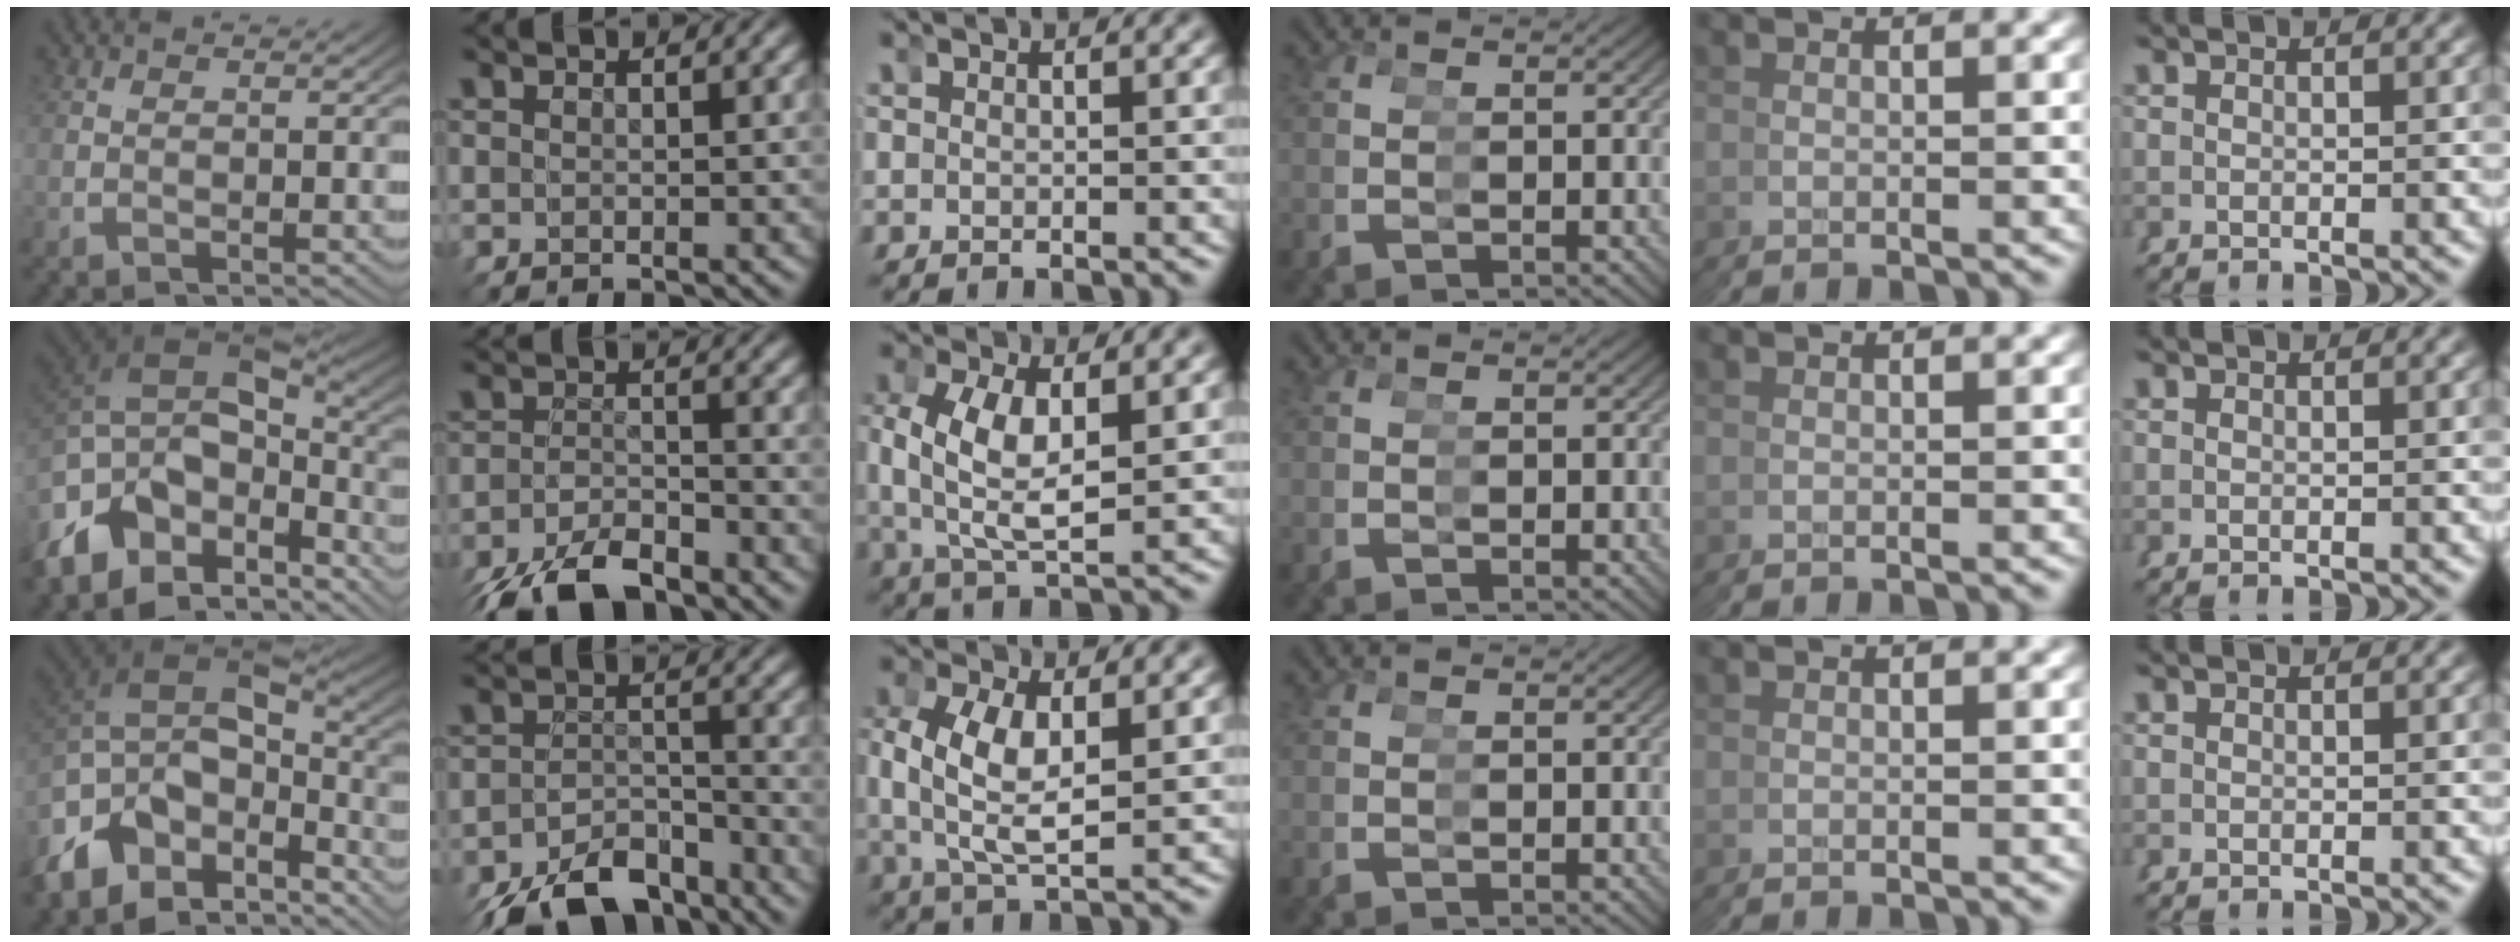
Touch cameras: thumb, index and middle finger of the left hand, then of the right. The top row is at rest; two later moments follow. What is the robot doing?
{"motion": "grasp_and_lifting", "object": "pipette"}